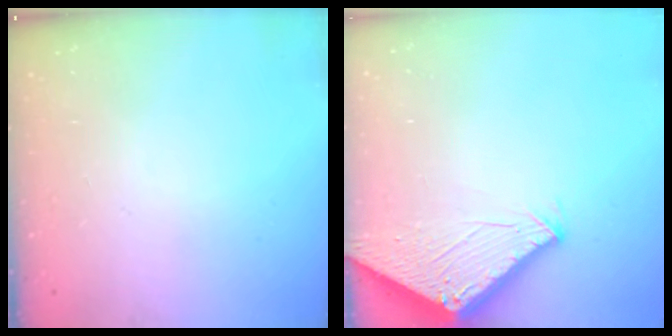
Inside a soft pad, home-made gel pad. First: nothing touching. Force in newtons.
{"total": 2.8, "press": 2.8, "slide": 0.2}